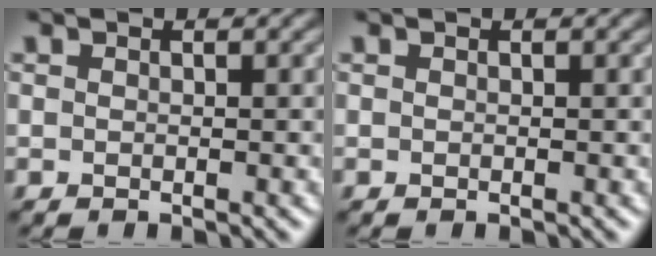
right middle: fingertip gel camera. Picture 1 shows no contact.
{"total": 0.0}